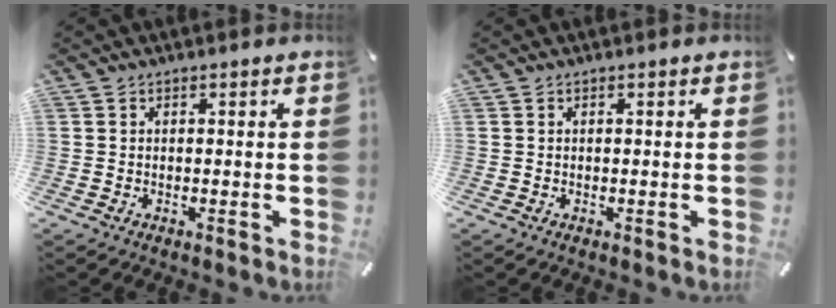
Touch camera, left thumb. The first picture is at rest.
{"total": 0.0}